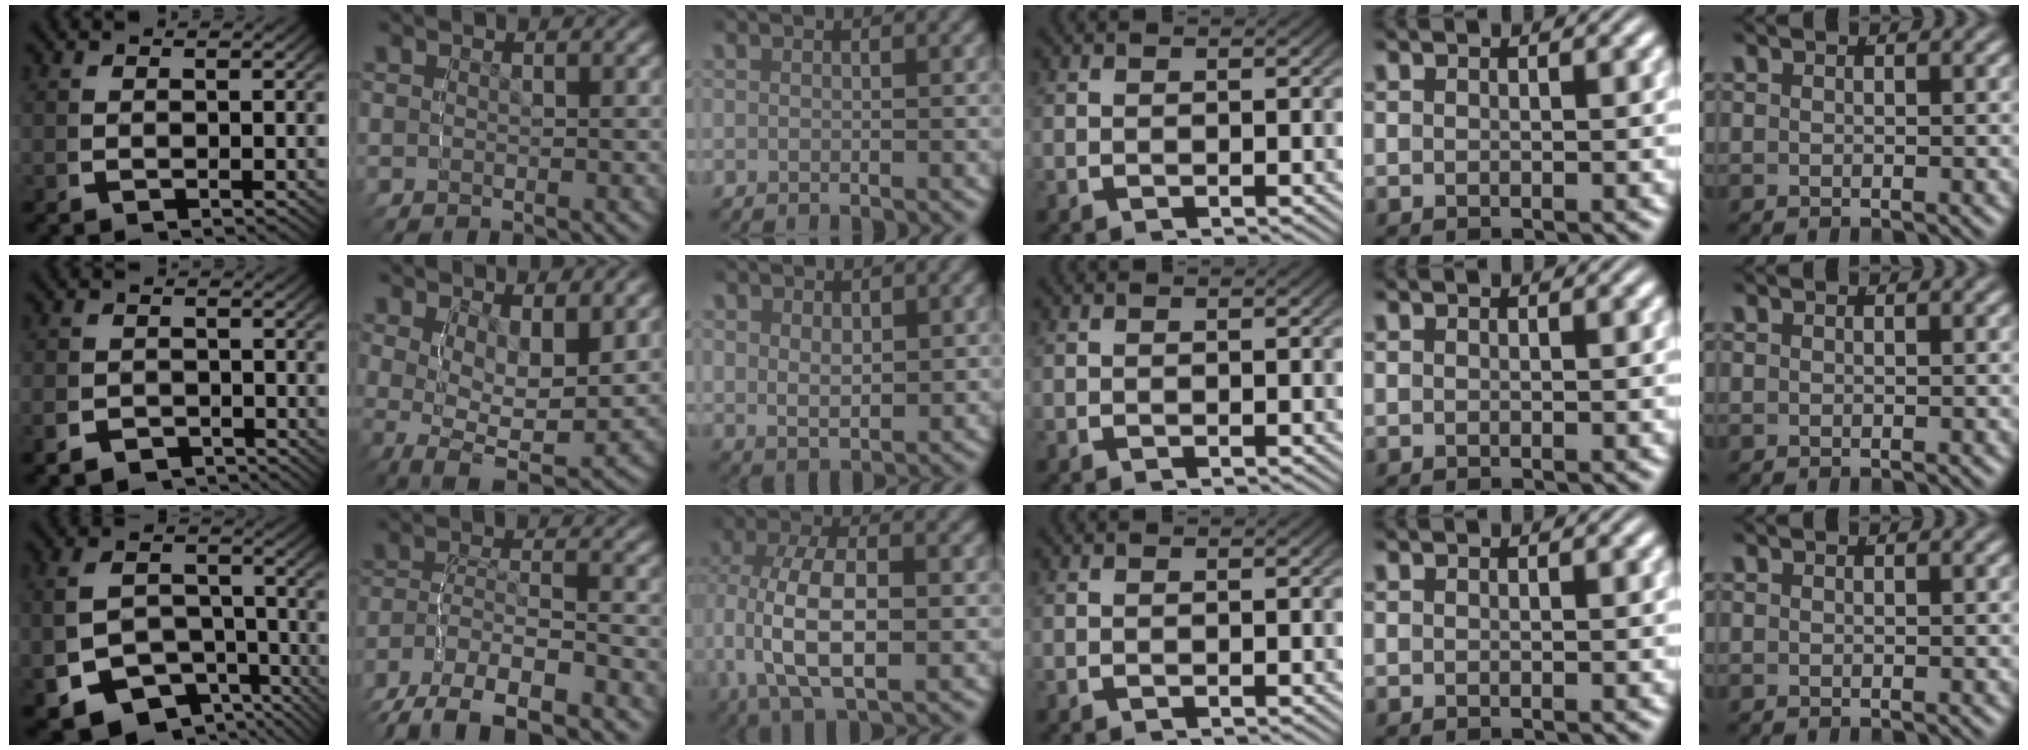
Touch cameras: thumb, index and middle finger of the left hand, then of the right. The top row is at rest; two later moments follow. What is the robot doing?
{"motion": "grasp_and_lifting", "object": "cloth"}